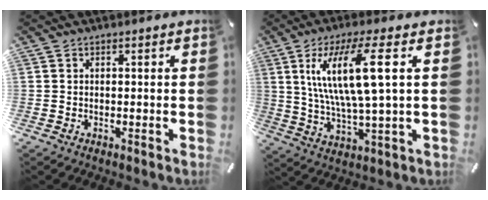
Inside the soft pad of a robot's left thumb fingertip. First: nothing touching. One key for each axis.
{"total": 15.1, "fx": 4.8, "fy": 2.9, "fz": 14.0, "tx": -0.290, "ty": -0.008, "tz": 0.069}